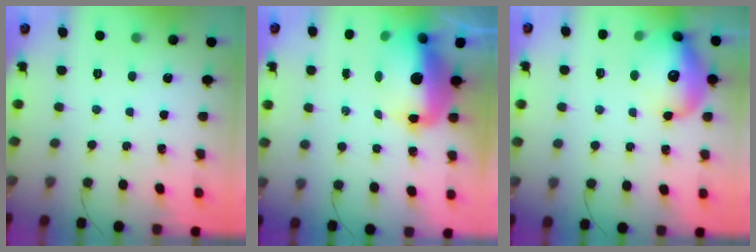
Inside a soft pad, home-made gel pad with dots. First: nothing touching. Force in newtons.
{"total": 14.1, "press": 13.6, "slide": 3.7}
{"total": 17.0, "press": 16.9, "slide": 2.0}